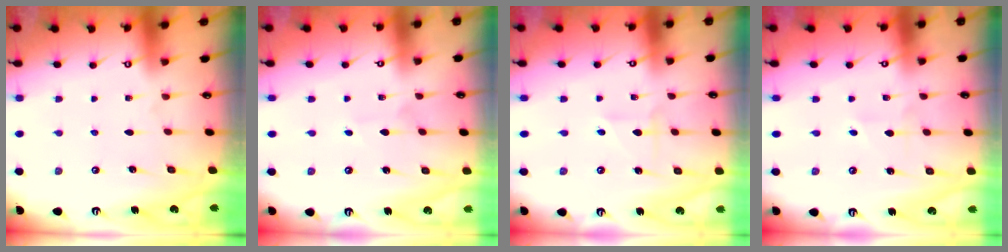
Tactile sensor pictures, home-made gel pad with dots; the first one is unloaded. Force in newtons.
{"total": 2.3, "press": 2.3, "slide": 0.1}
{"total": 2.3, "press": 2.3, "slide": 0.5}
{"total": 1.7, "press": 1.7, "slide": 0.2}